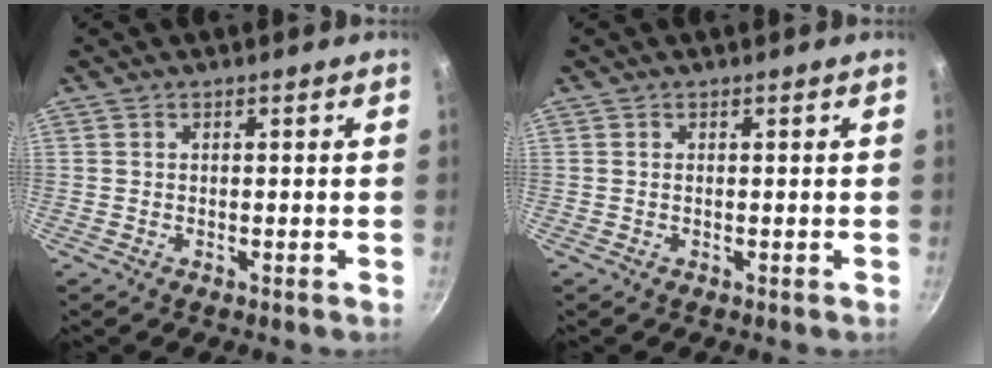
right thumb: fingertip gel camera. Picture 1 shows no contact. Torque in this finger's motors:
{"motor_torque": [-0.35, 0.20, -0.31, 0.07, 0.07]}